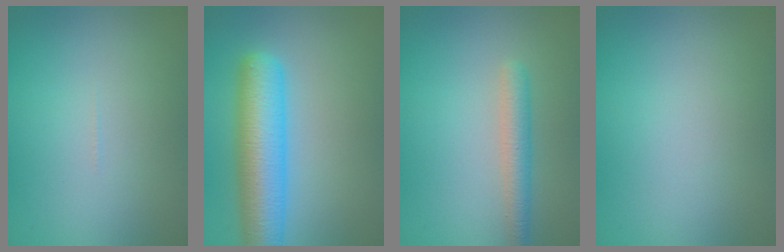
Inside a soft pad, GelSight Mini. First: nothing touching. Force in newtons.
{"total": 8.0, "press": 8.0, "slide": 0.1}
{"total": 2.6, "press": 2.6, "slide": 0.1}
{"total": 0.0}